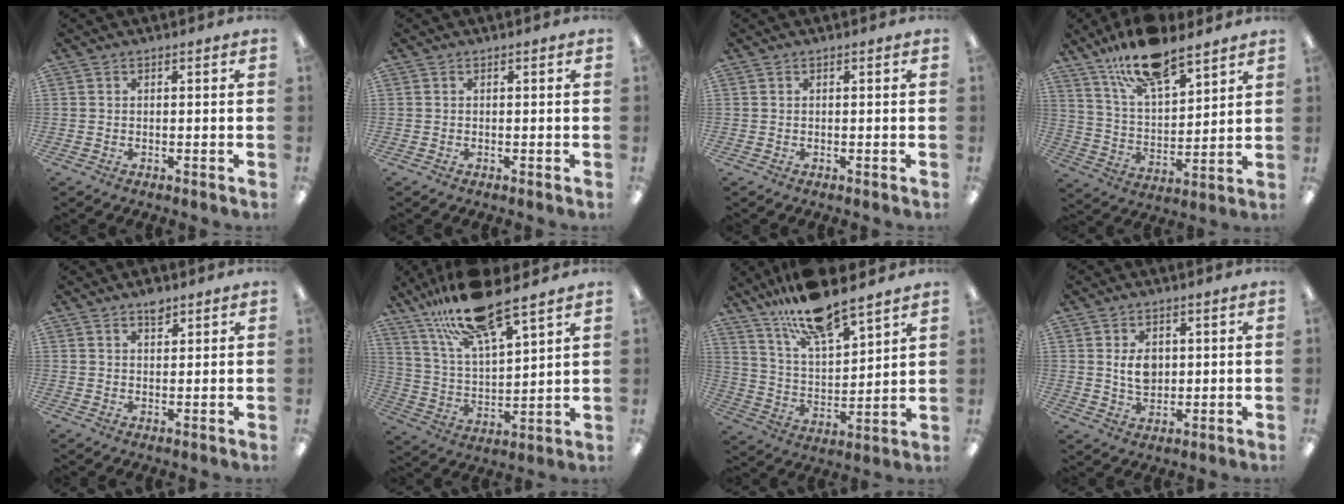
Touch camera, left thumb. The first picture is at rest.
{"total": 0.0}
{"total": 0.0}
{"total": 15.7, "force": [12.3, 5.4, 8.0], "torque": [-0.149, -0.061, 0.218]}
{"total": 3.2, "force": [2.5, 1.5, 1.4], "torque": [-0.006, -0.009, 0.041]}
{"total": 18.2, "force": [14.4, 4.3, 10.2], "torque": [-0.199, -0.075, 0.250]}
{"total": 14.9, "force": [12.8, 3.8, 6.6], "torque": [-0.129, -0.078, 0.227]}
{"total": 5.5, "force": [1.6, 3.8, 3.6], "torque": [-0.060, 0.000, 0.027]}